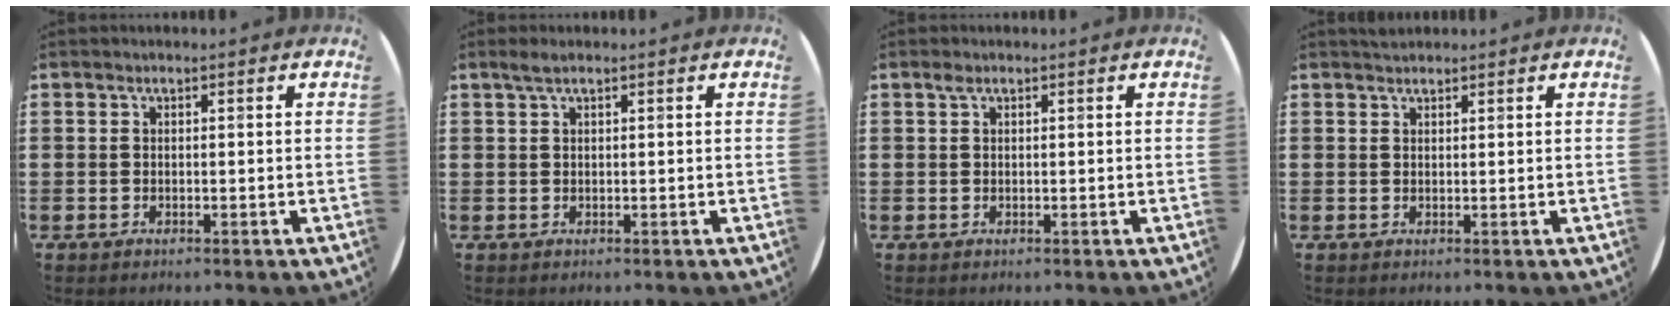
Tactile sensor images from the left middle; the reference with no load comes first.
{"total": 1.3, "force": [0.8, 0.1, 1.0], "torque": [-0.020, 0.002, 0.013]}
{"total": 0.7, "force": [0.4, 0.4, 0.4], "torque": [-0.001, 0.000, 0.006]}
{"total": 1.0, "force": [1.0, 0.2, 0.1], "torque": [-0.003, 0.001, 0.018]}